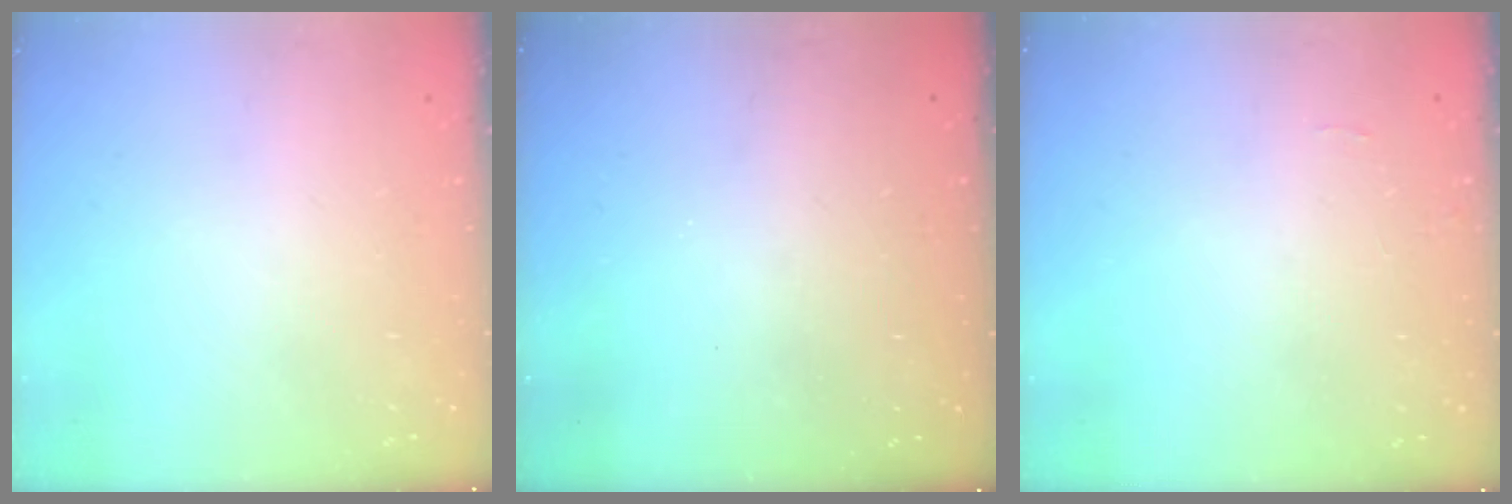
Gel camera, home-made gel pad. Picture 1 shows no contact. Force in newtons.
{"total": 3.3, "press": 3.3, "slide": 0.1}
{"total": 6.2, "press": 6.2, "slide": 0.4}